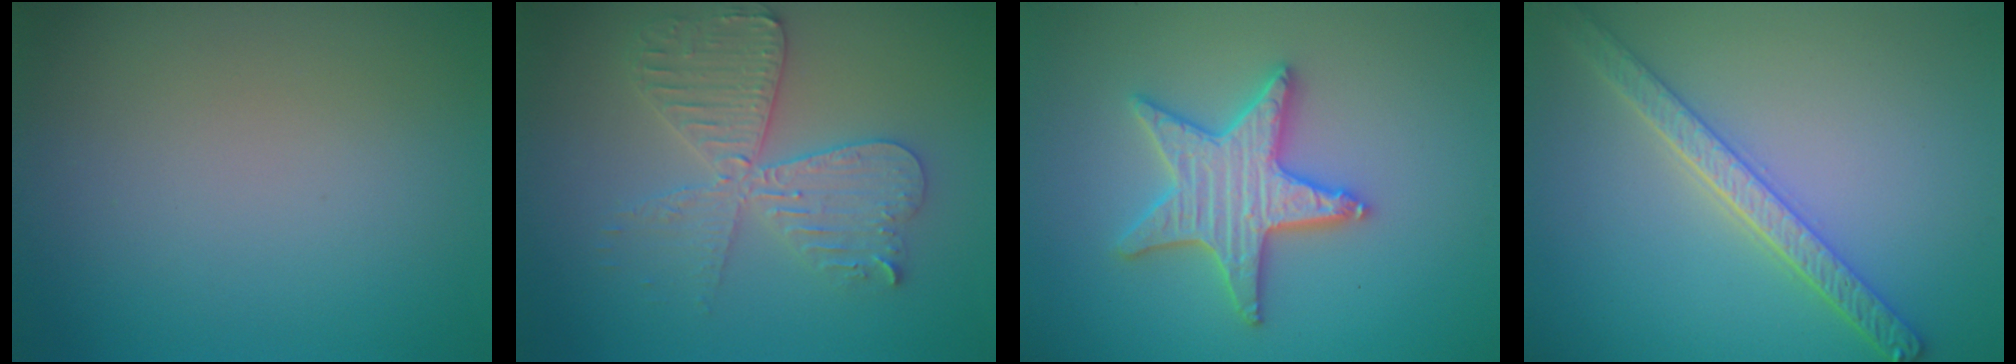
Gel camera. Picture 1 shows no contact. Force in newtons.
{"total": 5.7, "press": 5.7, "slide": 0.8}
{"total": 5.2, "press": 5.1, "slide": 1.0}
{"total": 4.3, "press": 3.9, "slide": 1.9}